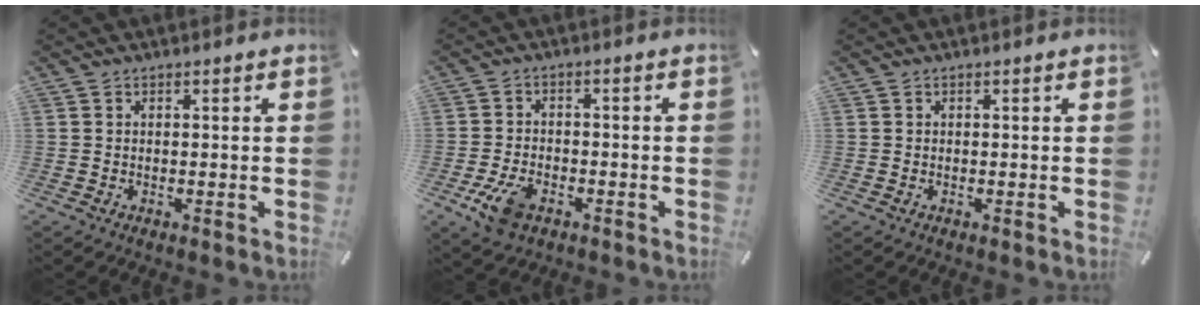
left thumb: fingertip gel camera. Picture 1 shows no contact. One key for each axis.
{"total": 7.5, "fx": -3.8, "fy": 4.2, "fz": 4.9, "tx": -0.113, "ty": 0.009, "tz": -0.071}
{"total": 0.0}